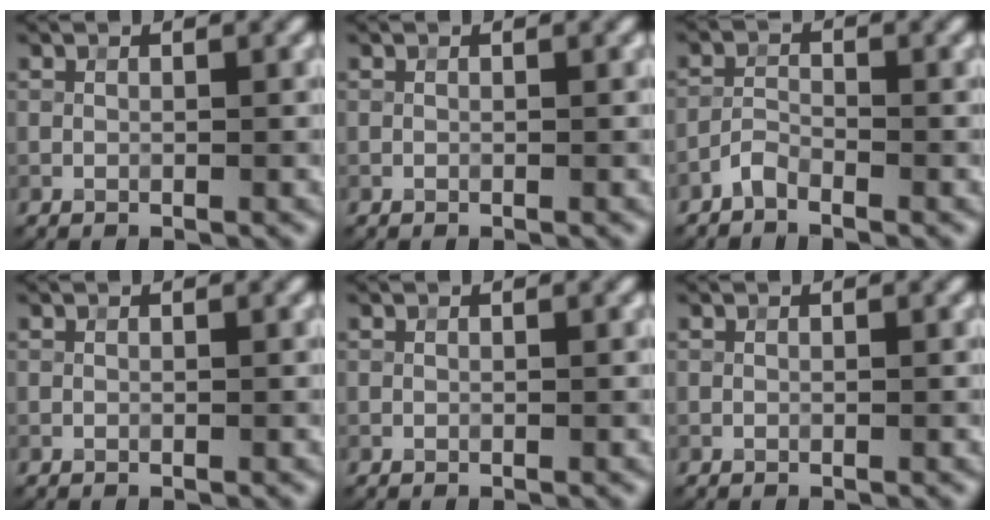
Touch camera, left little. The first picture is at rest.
{"total": 0.0}
{"total": 1.3, "force": [-1.3, 0.2, 0.4], "torque": [-0.012, 0.007, -0.031]}
{"total": 0.0}
{"total": 0.0}
{"total": 0.0}